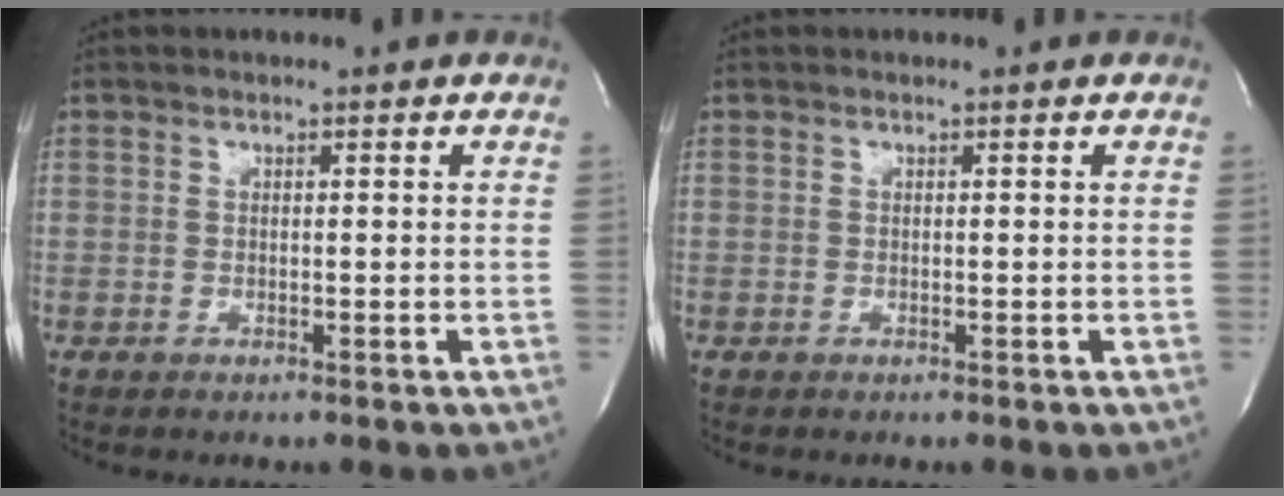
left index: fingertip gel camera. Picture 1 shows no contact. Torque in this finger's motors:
{"motor_torque": [0.00, 0.00, 0.00, 0.00]}